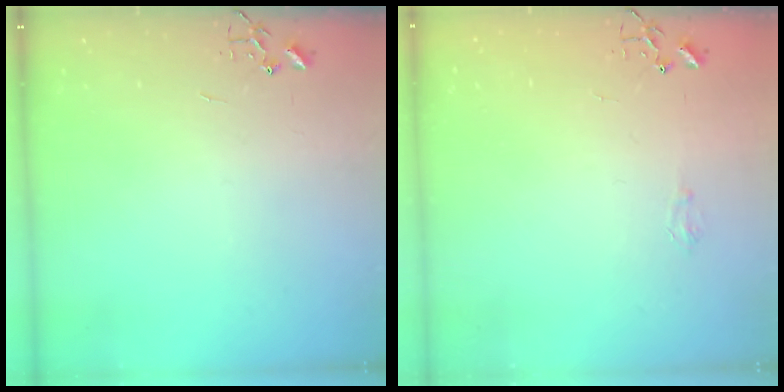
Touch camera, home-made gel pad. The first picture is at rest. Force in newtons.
{"total": 3.8, "press": 3.8, "slide": 0.5}